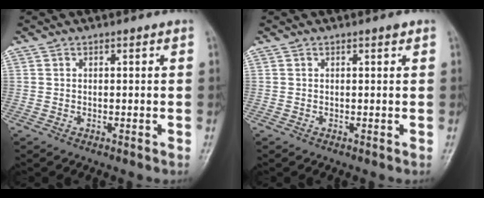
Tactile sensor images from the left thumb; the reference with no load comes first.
{"total": 0.6, "force": [0.4, 0.2, 0.5], "torque": [-0.006, -0.001, 0.003]}